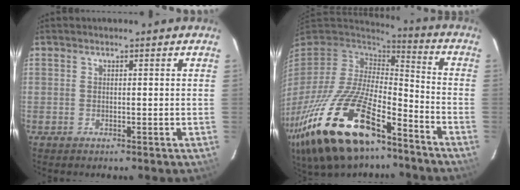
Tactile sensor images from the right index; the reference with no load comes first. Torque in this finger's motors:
{"motor_torque": [2.14, 0.00, 1.06, 0.21]}